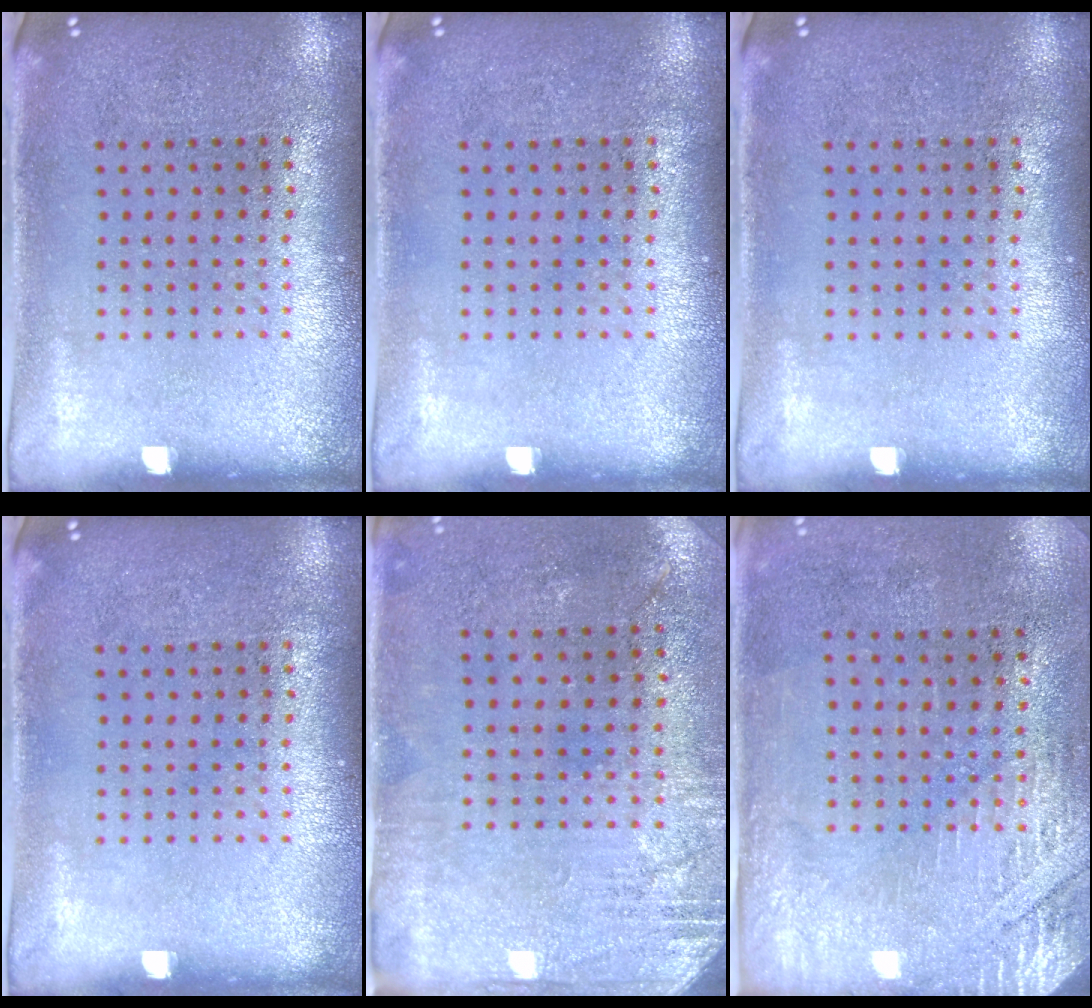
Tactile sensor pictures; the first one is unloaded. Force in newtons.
{"total": 0.0}
{"total": 0.0}
{"total": 0.0}
{"total": 2.8, "press": 2.4, "slide": 1.5}
{"total": 2.9, "press": 2.5, "slide": 1.5}